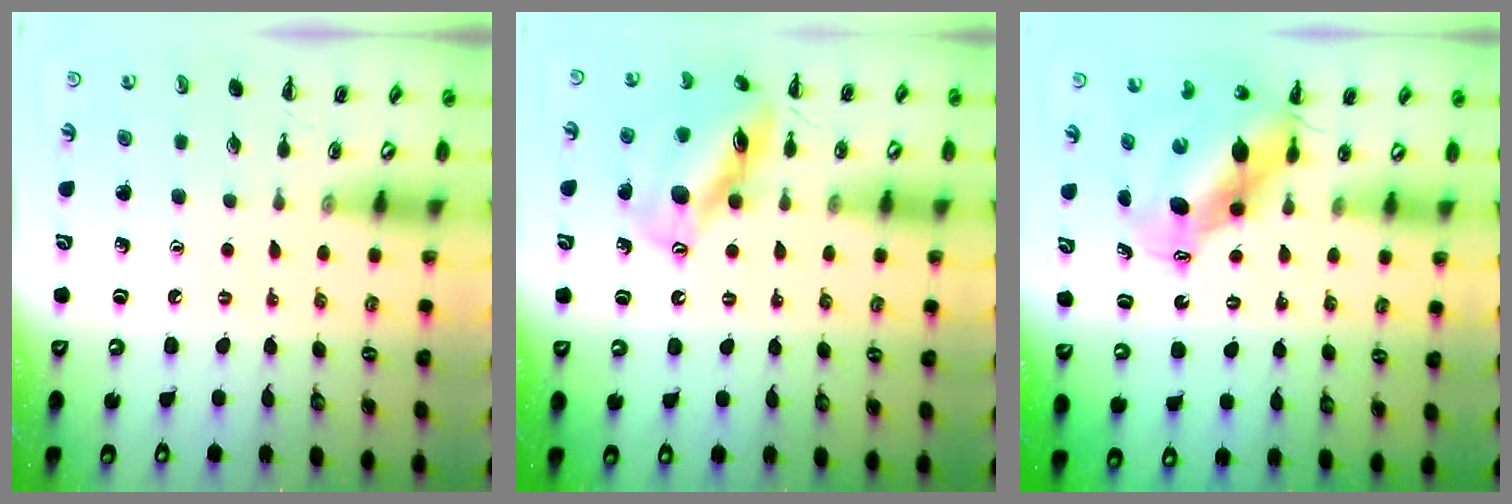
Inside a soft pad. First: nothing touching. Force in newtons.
{"total": 14.6, "press": 14.6, "slide": 1.4}
{"total": 9.8, "press": 9.5, "slide": 2.5}